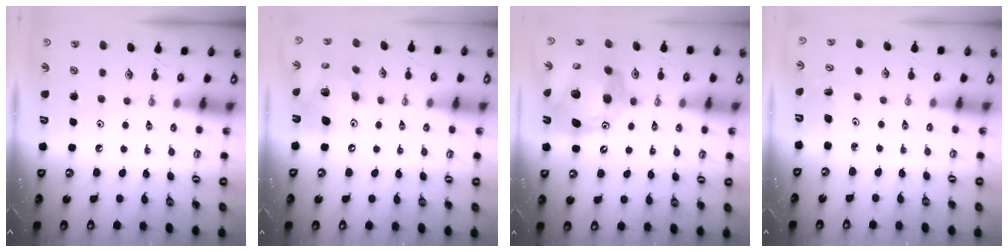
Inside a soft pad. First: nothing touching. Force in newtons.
{"total": 15.6, "press": 15.3, "slide": 2.8}
{"total": 20.7, "press": 20.6, "slide": 2.0}
{"total": 3.0, "press": 3.0, "slide": 0.2}